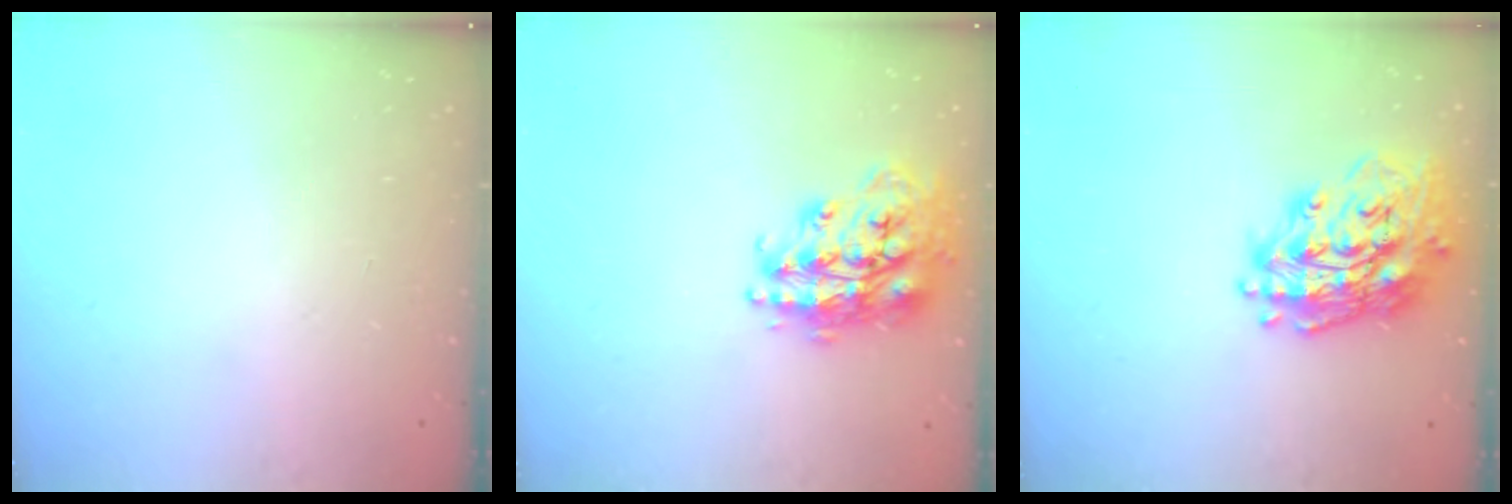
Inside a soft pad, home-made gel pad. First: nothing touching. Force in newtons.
{"total": 20.1, "press": 20.1, "slide": 1.4}
{"total": 19.7, "press": 19.5, "slide": 2.7}